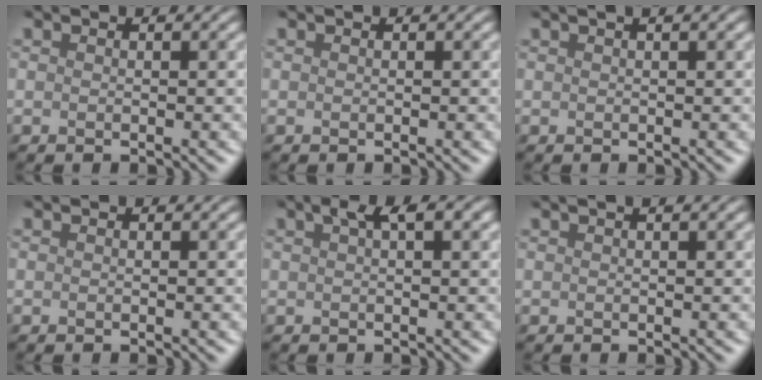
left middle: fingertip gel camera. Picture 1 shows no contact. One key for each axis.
{"total": 0.0}
{"total": 2.9, "fx": 1.7, "fy": 1.1, "fz": 2.2, "tx": -0.014, "ty": 0.007, "tz": 0.006}
{"total": 0.0}
{"total": 3.0, "fx": 1.7, "fy": 0.7, "fz": 2.4, "tx": -0.028, "ty": 0.008, "tz": 0.026}
{"total": 2.1, "fx": 1.2, "fy": 0.7, "fz": 1.6, "tx": -0.015, "ty": 0.003, "tz": 0.009}